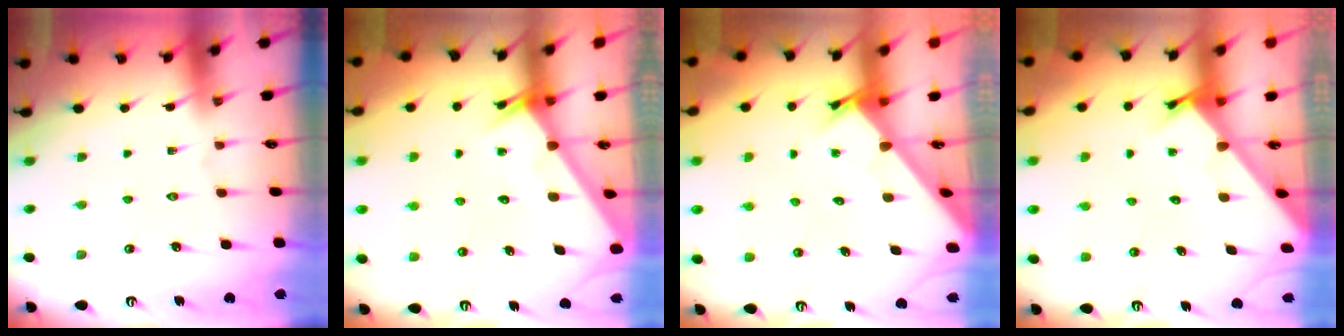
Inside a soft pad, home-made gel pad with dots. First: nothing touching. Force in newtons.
{"total": 2.7, "press": 2.7, "slide": 0.0}
{"total": 2.8, "press": 2.8, "slide": 0.3}
{"total": 2.1, "press": 2.1, "slide": 0.1}